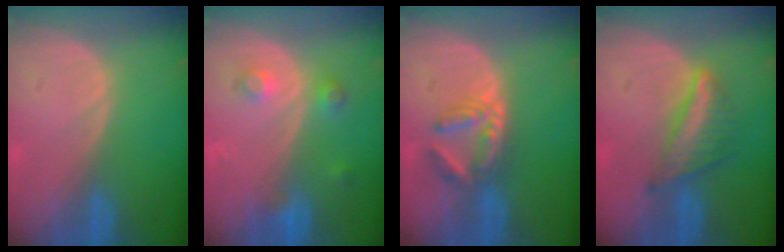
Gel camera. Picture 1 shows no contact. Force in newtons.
{"total": 3.4, "press": 3.2, "slide": 1.2}
{"total": 5.7, "press": 5.1, "slide": 2.7}
{"total": 6.2, "press": 5.9, "slide": 2.0}